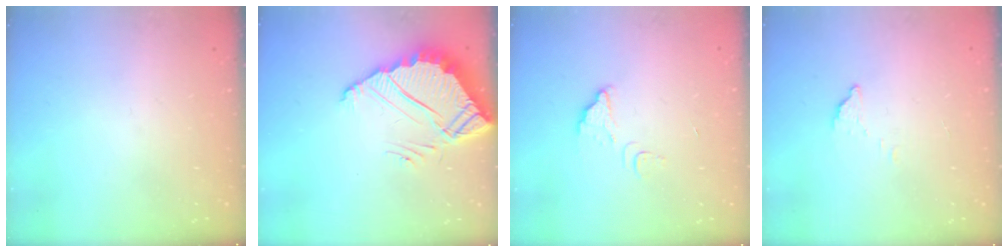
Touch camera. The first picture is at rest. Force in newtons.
{"total": 7.5, "press": 7.5, "slide": 0.6}
{"total": 4.5, "press": 4.5, "slide": 0.3}
{"total": 2.3, "press": 2.3, "slide": 0.1}